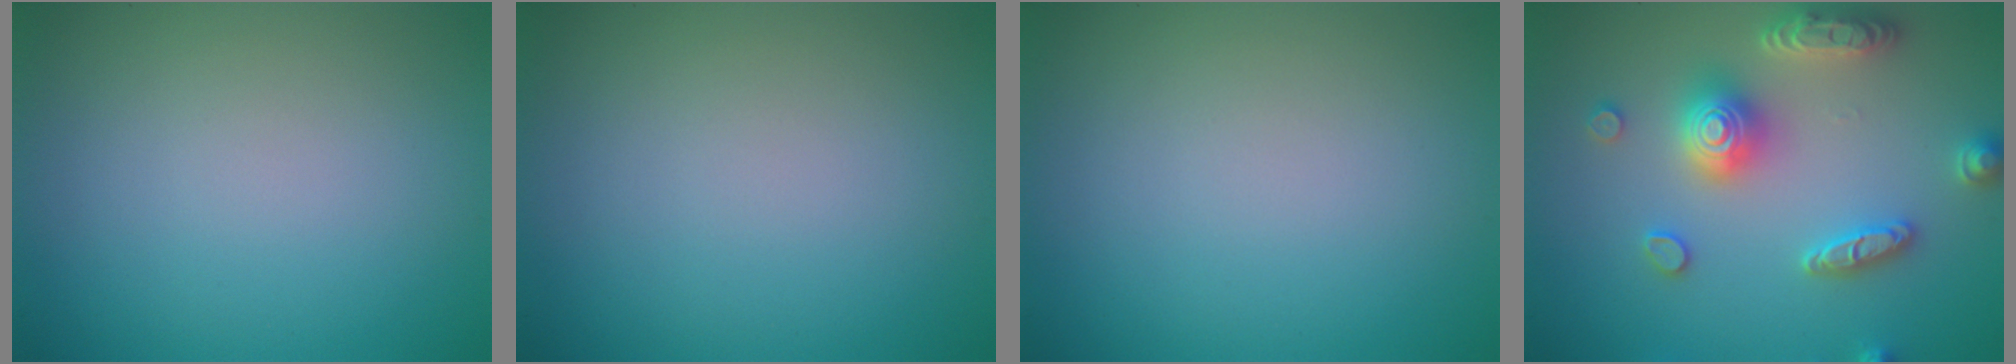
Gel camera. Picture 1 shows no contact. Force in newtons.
{"total": 0.0}
{"total": 0.0}
{"total": 5.0, "press": 4.9, "slide": 0.9}